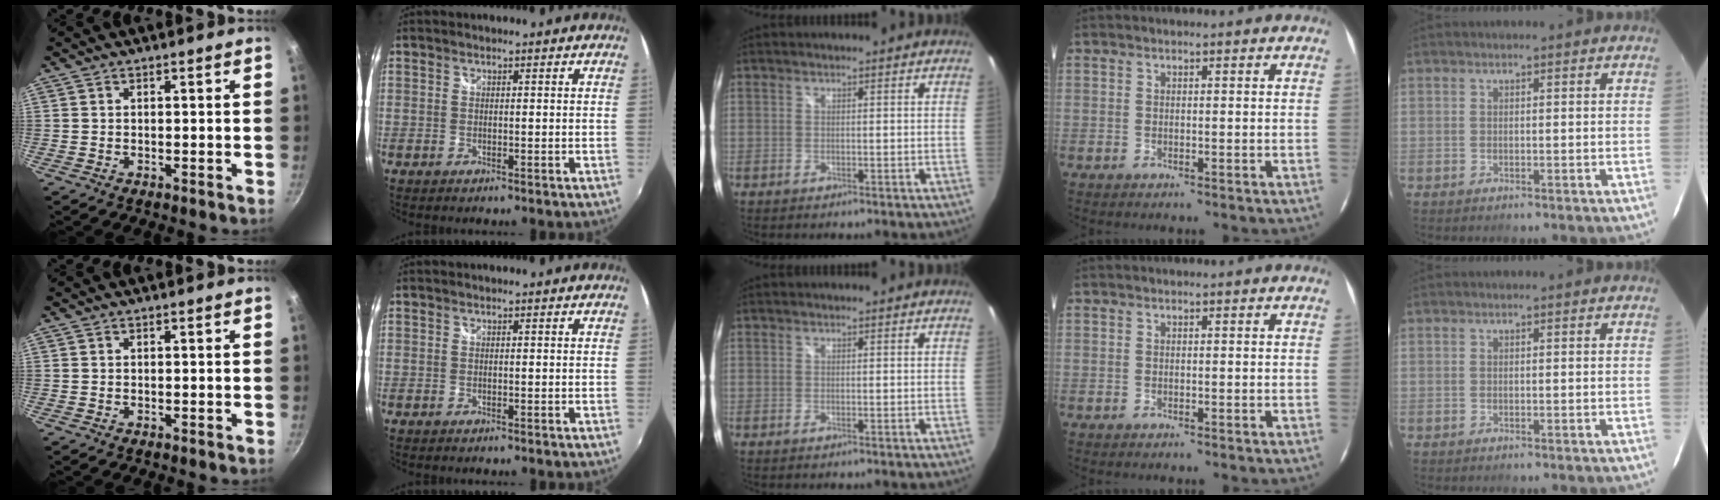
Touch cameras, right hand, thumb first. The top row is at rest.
{}